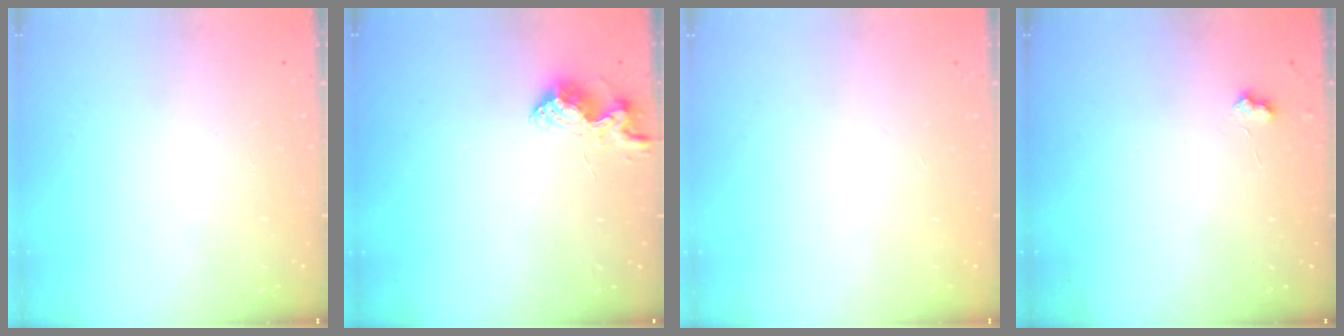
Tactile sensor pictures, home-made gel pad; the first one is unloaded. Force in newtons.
{"total": 9.0, "press": 9.0, "slide": 0.6}
{"total": 0.7, "press": 0.7, "slide": 0.2}
{"total": 2.4, "press": 2.4, "slide": 0.5}